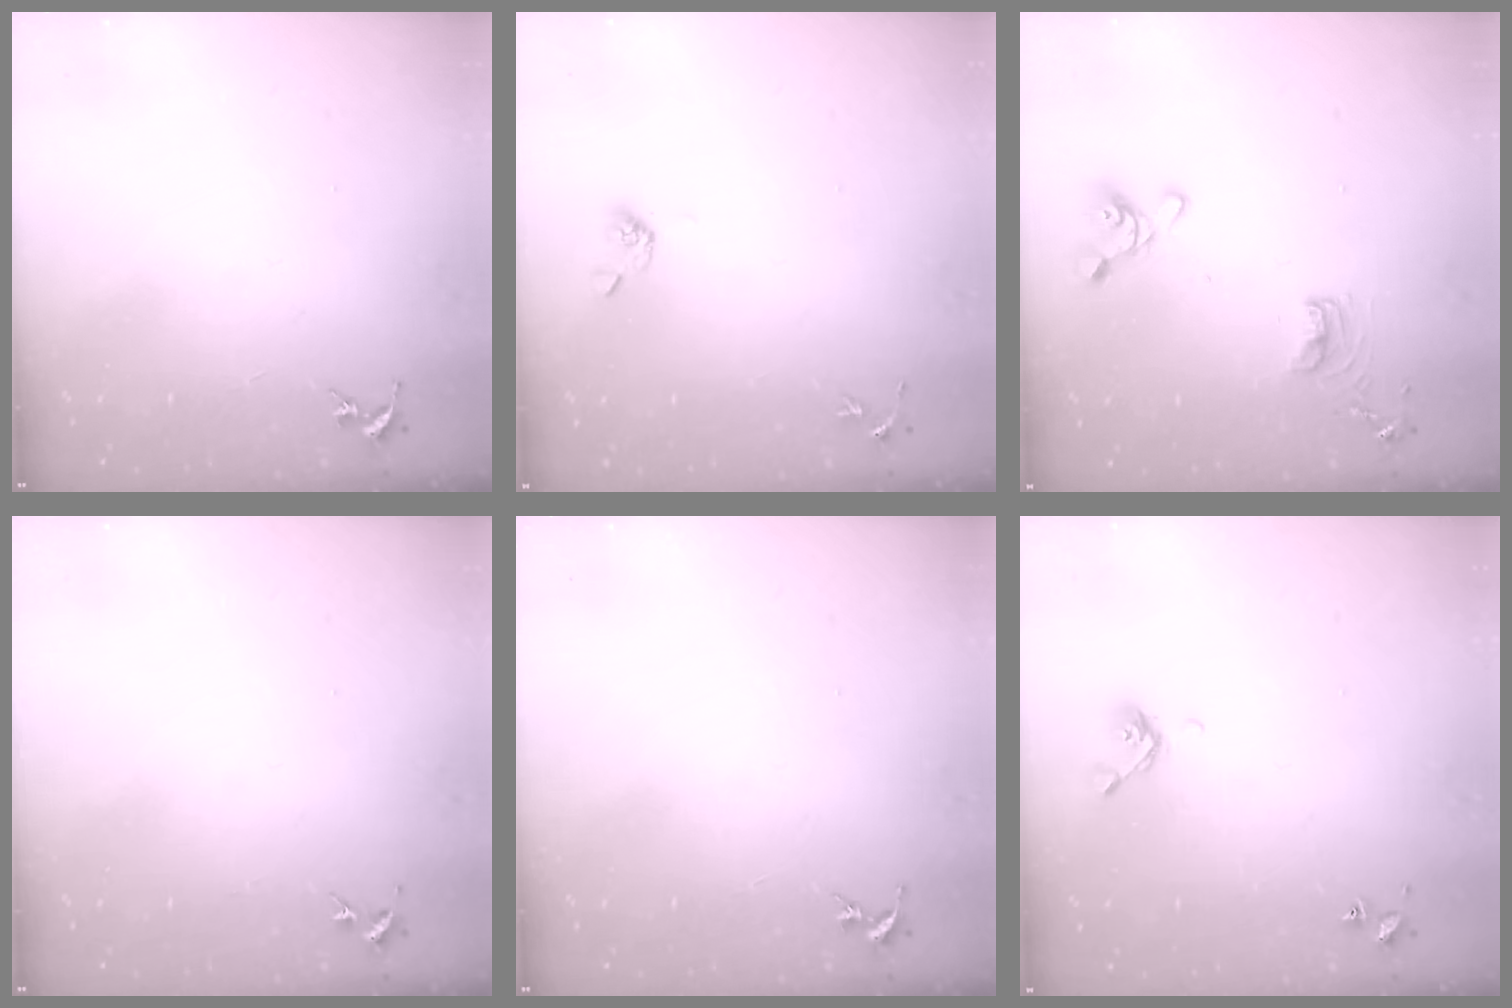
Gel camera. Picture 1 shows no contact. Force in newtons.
{"total": 5.8, "press": 5.5, "slide": 1.8}
{"total": 12.5, "press": 12.3, "slide": 2.0}
{"total": 2.7, "press": 2.7, "slide": 0.3}
{"total": 0.0}
{"total": 6.1, "press": 6.0, "slide": 1.4}